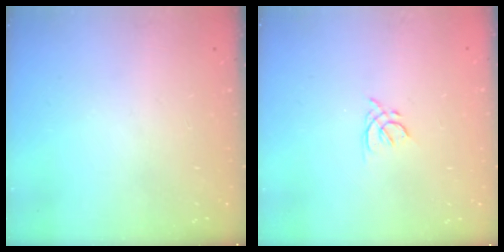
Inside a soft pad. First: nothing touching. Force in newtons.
{"total": 2.7, "press": 2.7, "slide": 0.3}